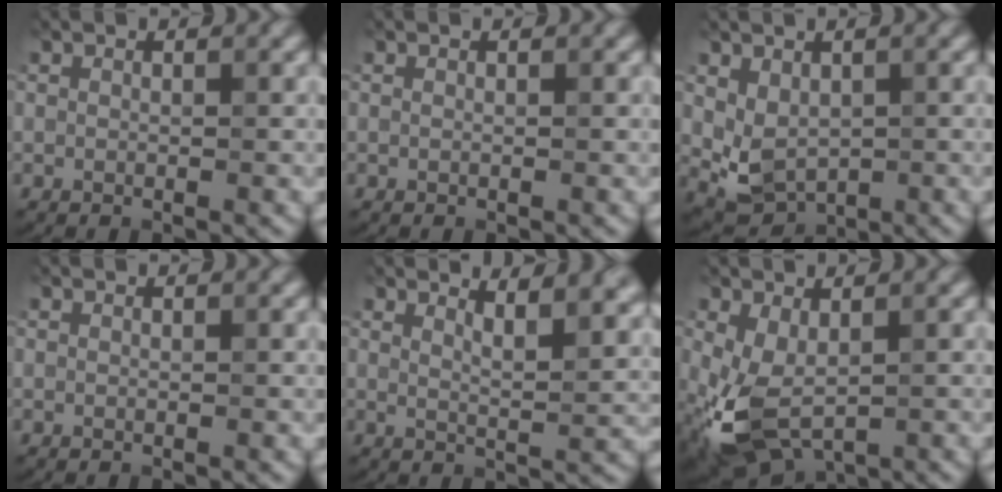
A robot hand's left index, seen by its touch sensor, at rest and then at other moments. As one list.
[{"total": 0.0}, {"total": 2.9, "force": [0.2, 2.1, 2.0], "torque": [-0.045, -0.011, 0.019]}, {"total": 0.0}, {"total": 4.5, "force": [3.0, 1.4, 3.1], "torque": [-0.027, 0.011, 0.042]}, {"total": 5.1, "force": [-1.7, 2.7, 4.0], "torque": [-0.109, -0.009, -0.025]}]